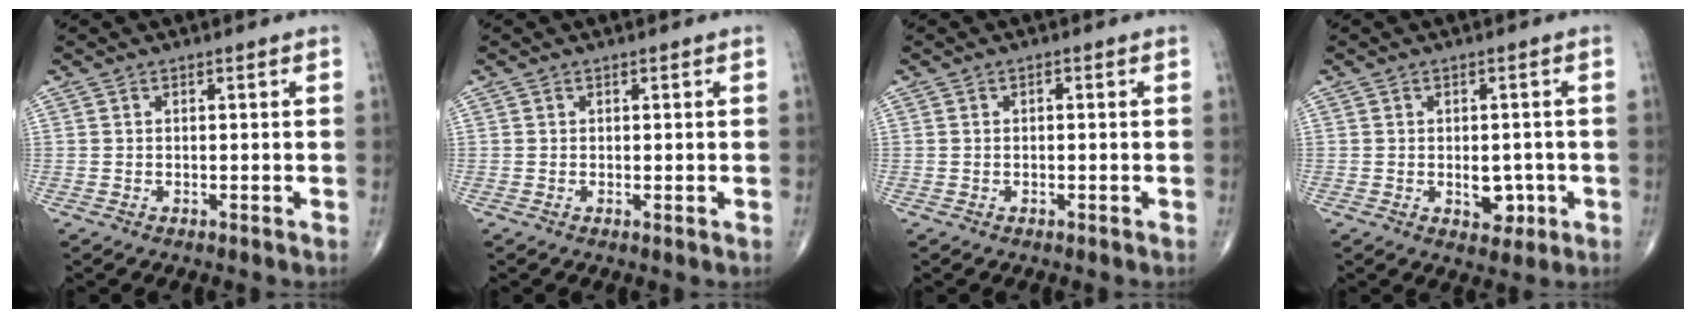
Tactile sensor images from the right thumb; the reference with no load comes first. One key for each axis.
{"total": 0.0}
{"total": 0.6, "fx": 0.0, "fy": 0.3, "fz": 0.5, "tx": -0.010, "ty": 0.002, "tz": -0.002}
{"total": 4.7, "fx": -1.0, "fy": 3.1, "fz": 3.4, "tx": -0.020, "ty": 0.000, "tz": -0.007}